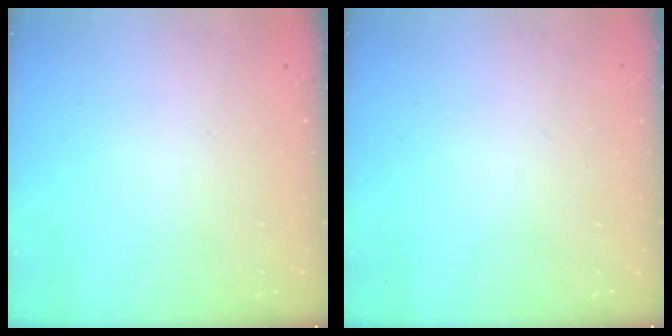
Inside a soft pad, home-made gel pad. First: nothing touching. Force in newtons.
{"total": 0.0}